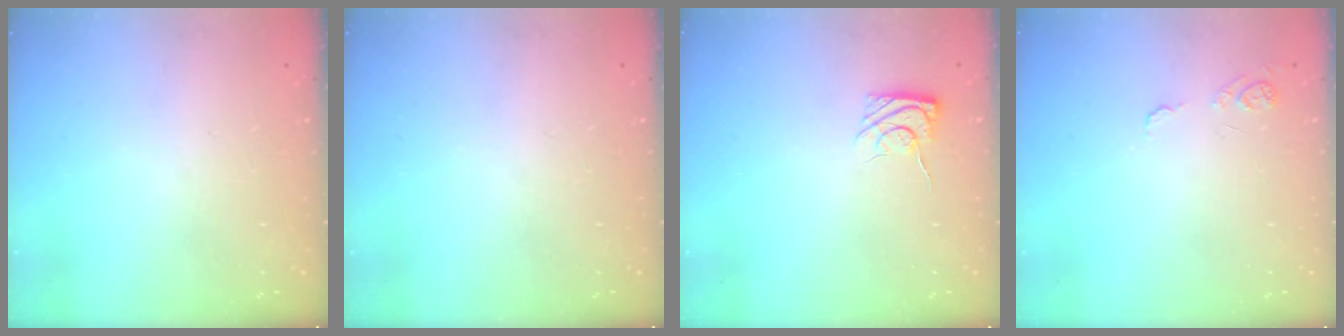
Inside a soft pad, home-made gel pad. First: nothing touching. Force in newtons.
{"total": 0.0}
{"total": 6.1, "press": 5.9, "slide": 1.6}
{"total": 7.2, "press": 7.2, "slide": 0.7}